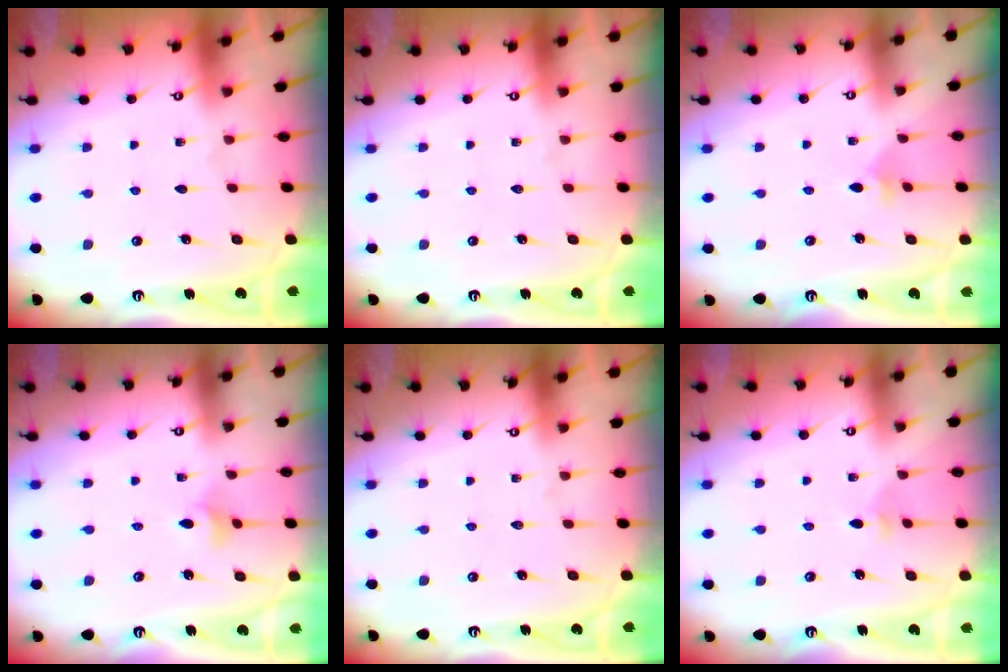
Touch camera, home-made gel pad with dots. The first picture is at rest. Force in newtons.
{"total": 0.0}
{"total": 2.6, "press": 2.6, "slide": 0.6}
{"total": 2.9, "press": 2.9, "slide": 0.5}
{"total": 0.0}
{"total": 2.0, "press": 2.0, "slide": 0.5}